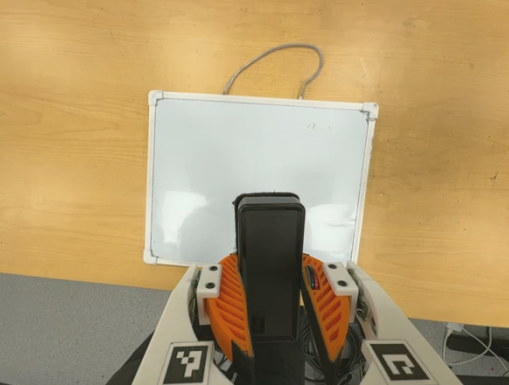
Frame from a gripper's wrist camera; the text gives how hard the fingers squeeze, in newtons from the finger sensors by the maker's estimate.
{"total": 8.7, "left": 7.3, "right": 10.1}